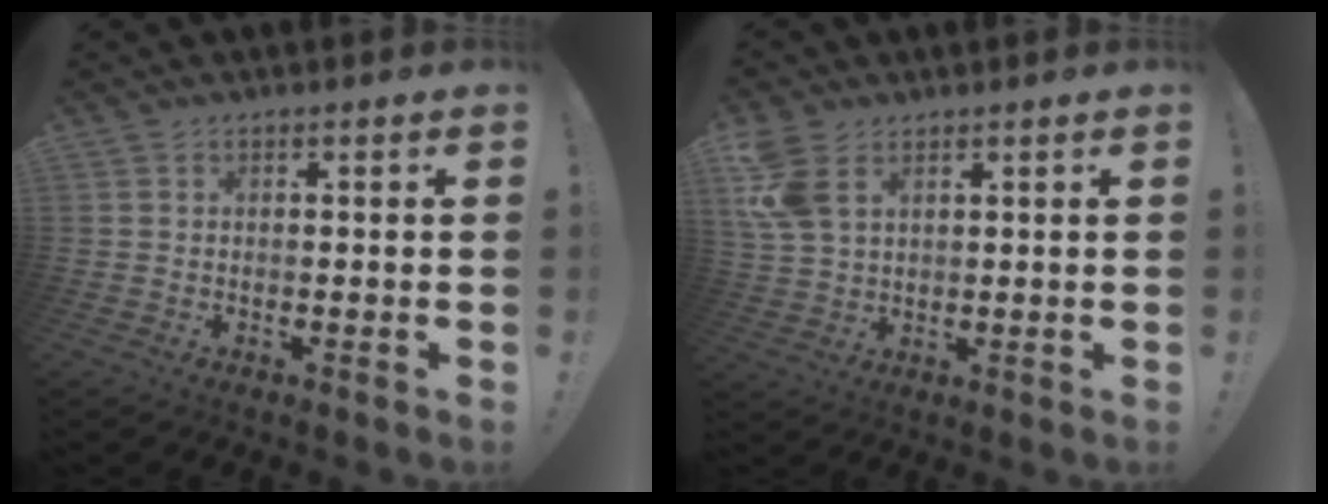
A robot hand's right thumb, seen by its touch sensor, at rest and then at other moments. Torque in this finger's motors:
{"motor_torque": [0.47, 0.53, 0.76, 0.11, 0.32]}